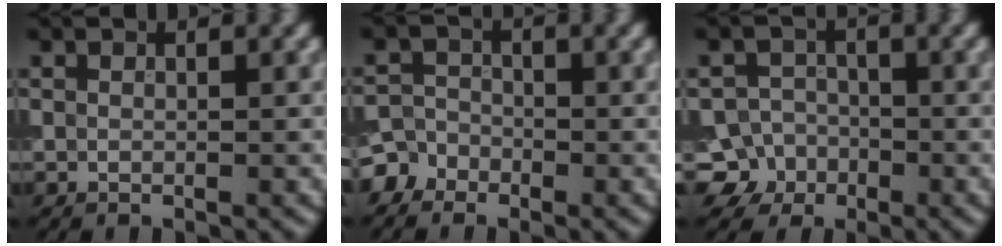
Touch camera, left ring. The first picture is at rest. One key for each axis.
{"total": 3.6, "fx": -2.6, "fy": 2.5, "fz": 0.4, "tx": 0.009, "ty": -0.002, "tz": -0.051}
{"total": 6.1, "fx": -3.3, "fy": 5.0, "fz": 0.9, "tx": 0.003, "ty": -0.009, "tz": -0.074}